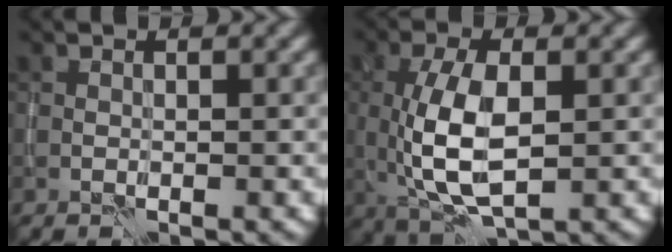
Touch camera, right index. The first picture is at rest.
{"total": 7.1, "force": [-0.3, 3.1, 6.4], "torque": [-0.144, -0.003, -0.003]}